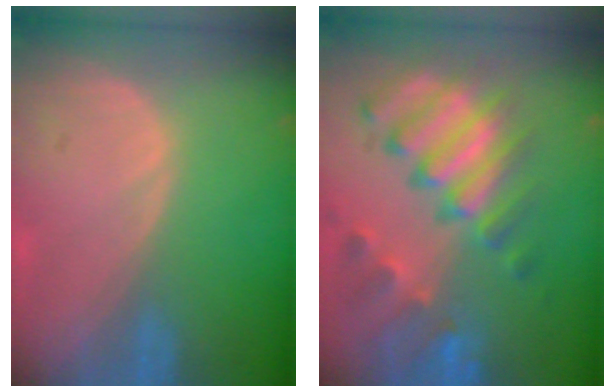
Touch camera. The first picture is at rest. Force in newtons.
{"total": 11.5, "press": 9.9, "slide": 5.8}